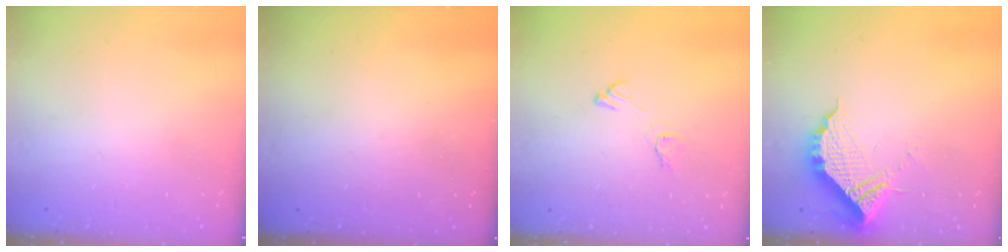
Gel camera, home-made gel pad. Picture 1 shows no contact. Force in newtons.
{"total": 3.1, "press": 3.1, "slide": 0.1}
{"total": 5.7, "press": 5.7, "slide": 0.4}
{"total": 10.4, "press": 10.3, "slide": 1.0}